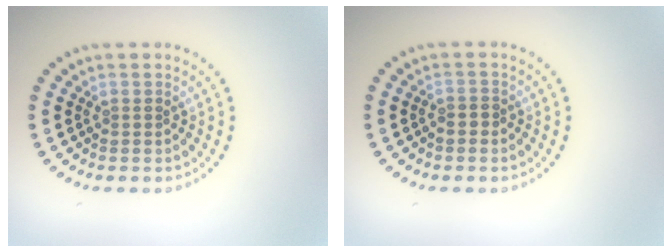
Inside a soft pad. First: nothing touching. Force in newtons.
{"total": 0.8, "press": 0.5, "slide": 0.6}